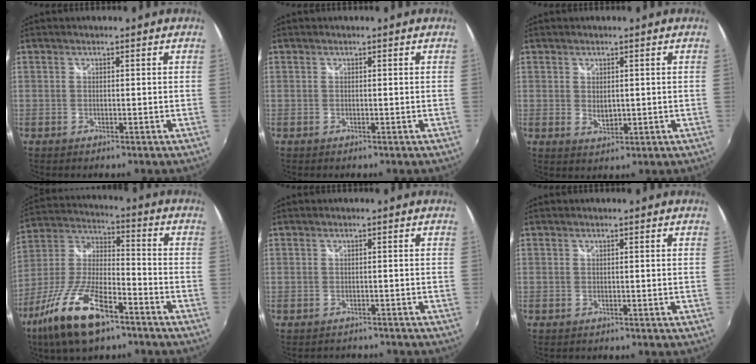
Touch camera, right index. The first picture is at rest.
{"total": 0.0}
{"total": 2.7, "force": [0.3, 1.8, 2.0], "torque": [-0.031, -0.003, 0.008]}
{"total": 17.6, "force": [-10.9, 6.0, 12.5], "torque": [-0.271, -0.024, -0.206]}
{"total": 2.5, "force": [-2.1, 1.2, 0.3], "torque": [-0.003, -0.001, -0.030]}
{"total": 0.0}